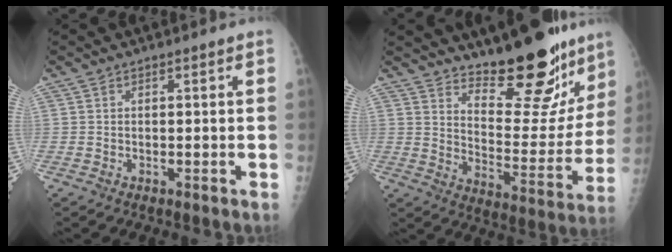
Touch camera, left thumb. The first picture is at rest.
{"total": 19.9, "force": [15.9, 6.3, 10.1], "torque": [-0.096, -0.127, 0.231]}